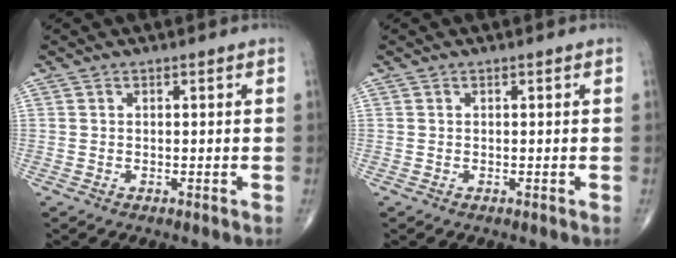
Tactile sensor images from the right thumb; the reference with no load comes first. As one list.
[{"total": 0.0}]